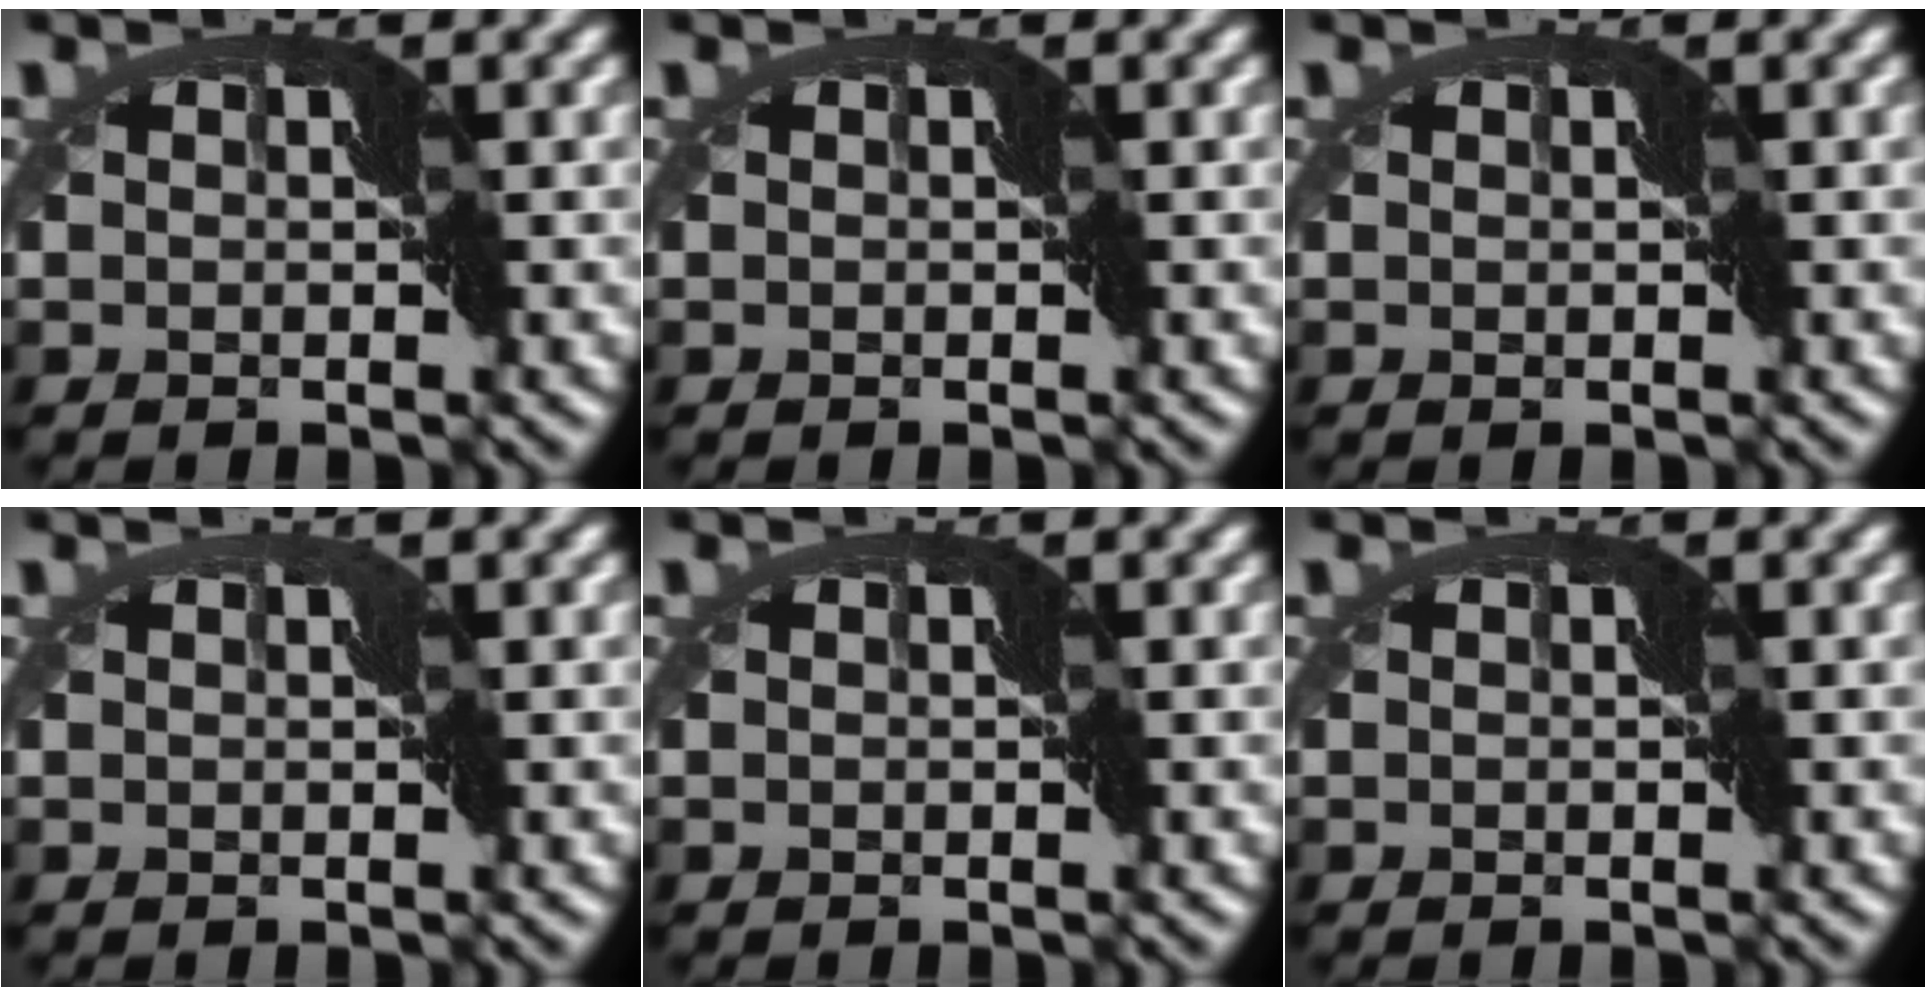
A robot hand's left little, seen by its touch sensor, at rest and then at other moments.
{"total": 0.0}
{"total": 0.0}
{"total": 0.6, "force": [0.3, 0.0, 0.5], "torque": [-0.008, 0.004, 0.005]}
{"total": 0.0}
{"total": 0.0}